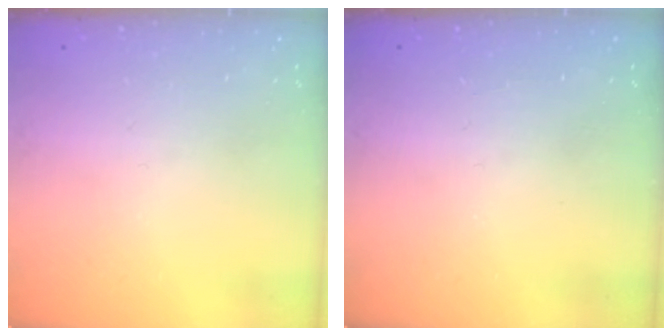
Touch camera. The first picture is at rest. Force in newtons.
{"total": 0.0}